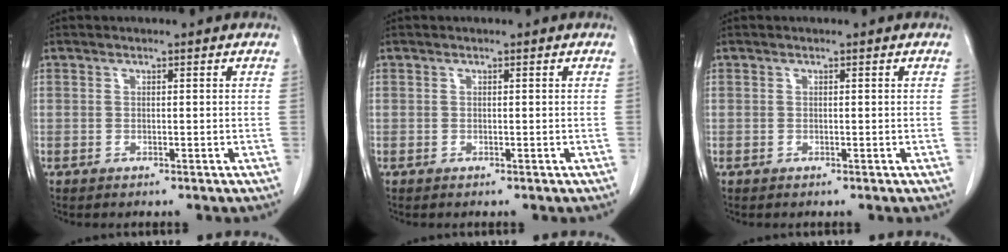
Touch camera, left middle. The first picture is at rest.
{"total": 0.0}
{"total": 0.0}